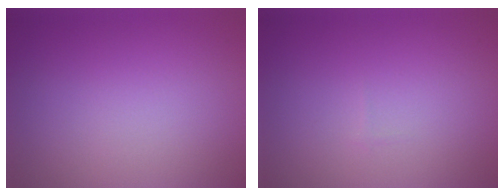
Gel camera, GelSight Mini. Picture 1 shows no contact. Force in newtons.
{"total": 0.0}